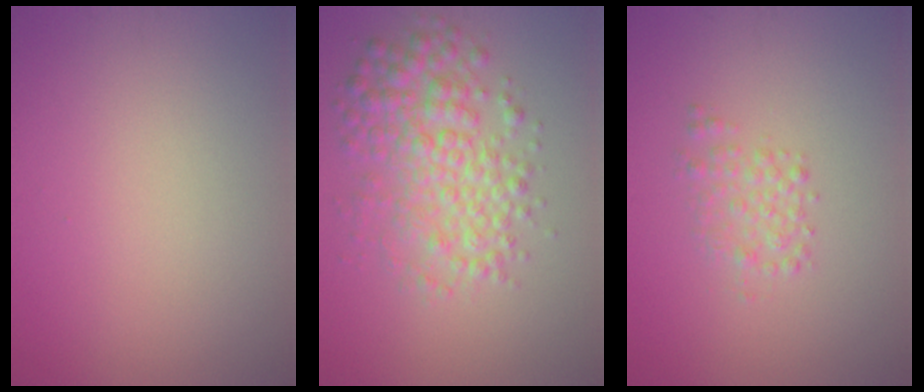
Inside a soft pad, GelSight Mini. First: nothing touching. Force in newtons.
{"total": 5.5, "press": 5.5, "slide": 0.1}
{"total": 1.8, "press": 1.8, "slide": 0.0}